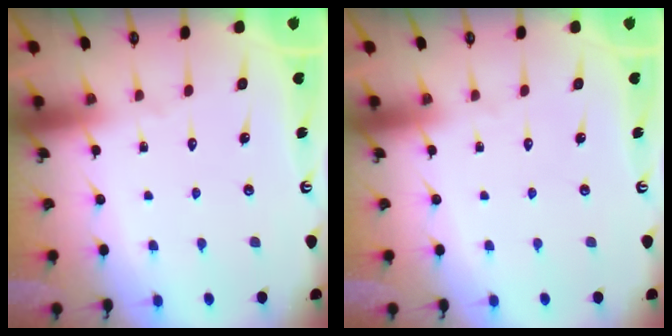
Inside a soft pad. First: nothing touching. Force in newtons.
{"total": 0.0}